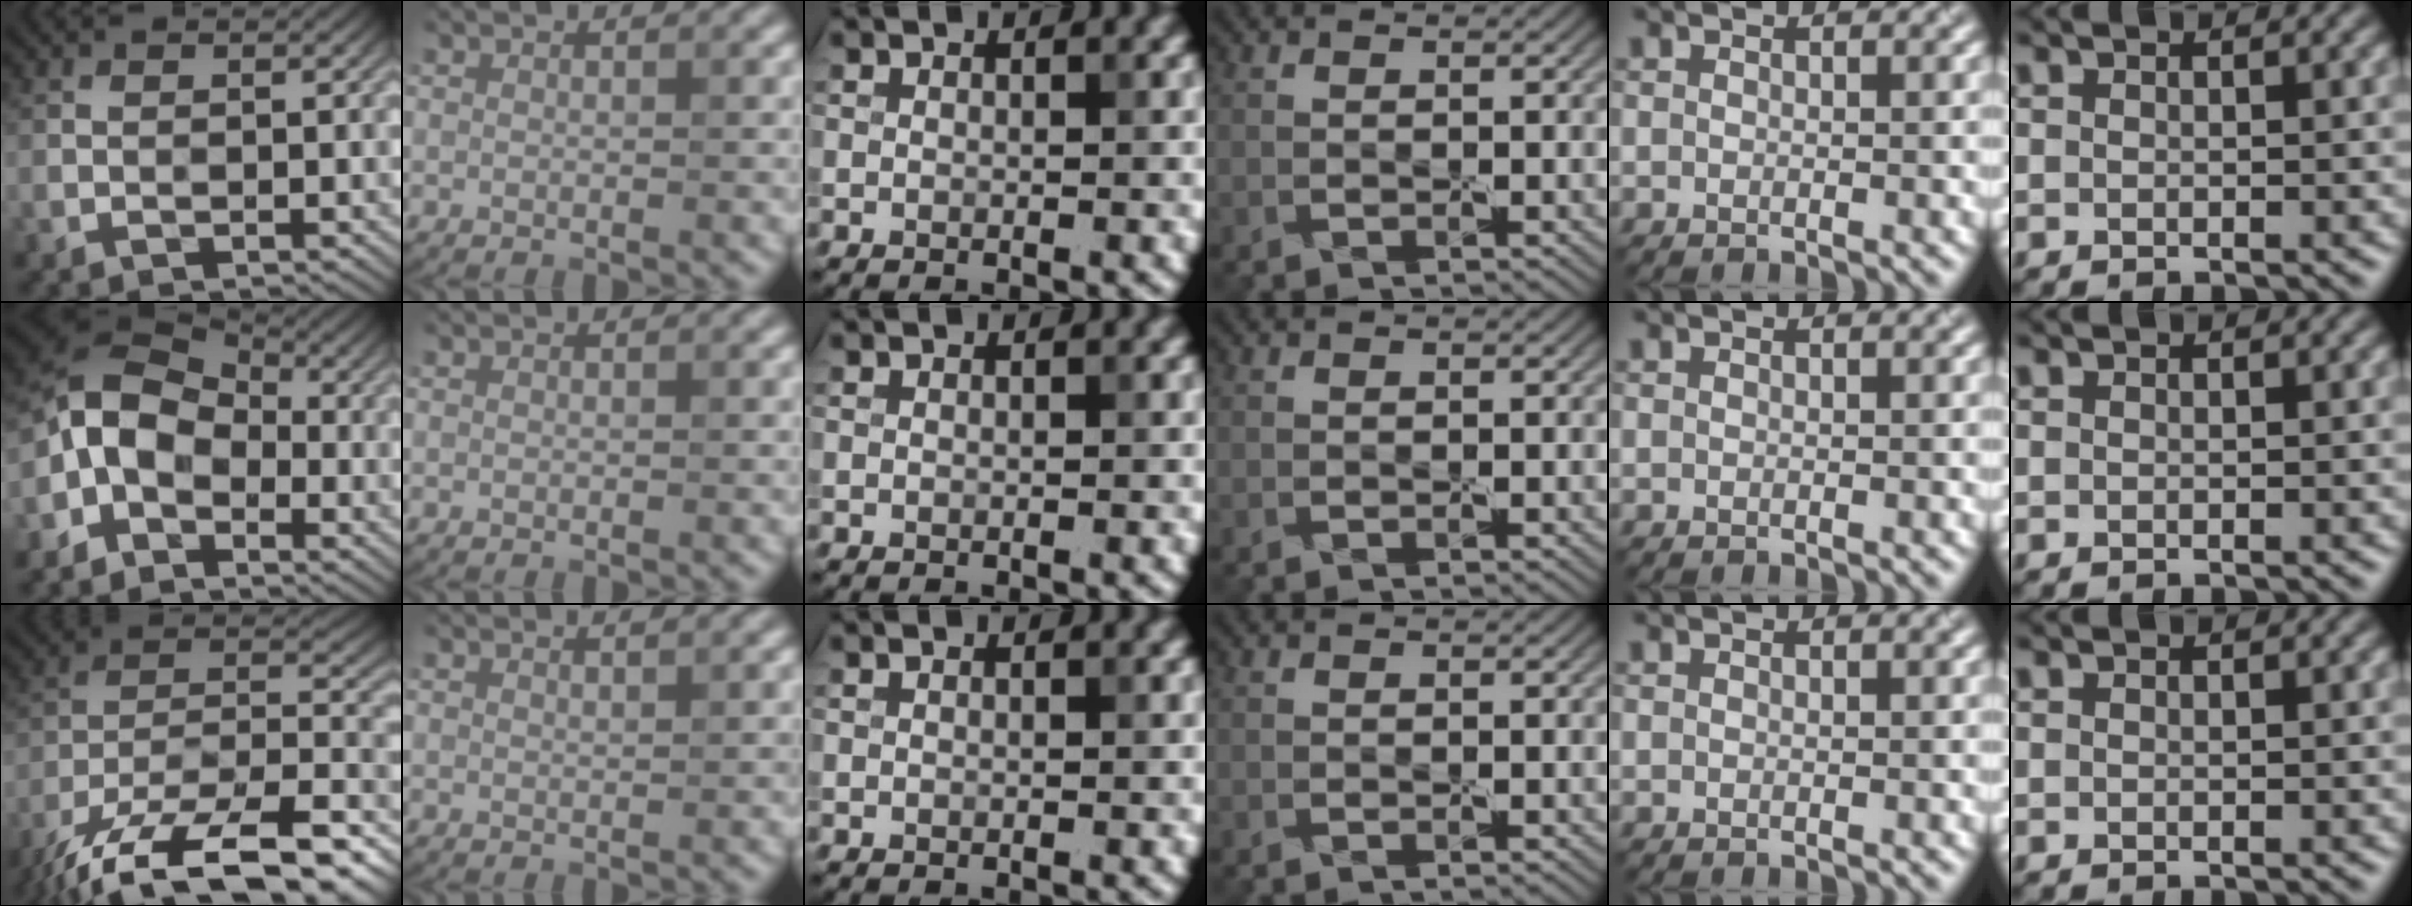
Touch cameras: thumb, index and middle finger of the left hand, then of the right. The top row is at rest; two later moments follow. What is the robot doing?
{"motion": "peel", "object": "cling film"}